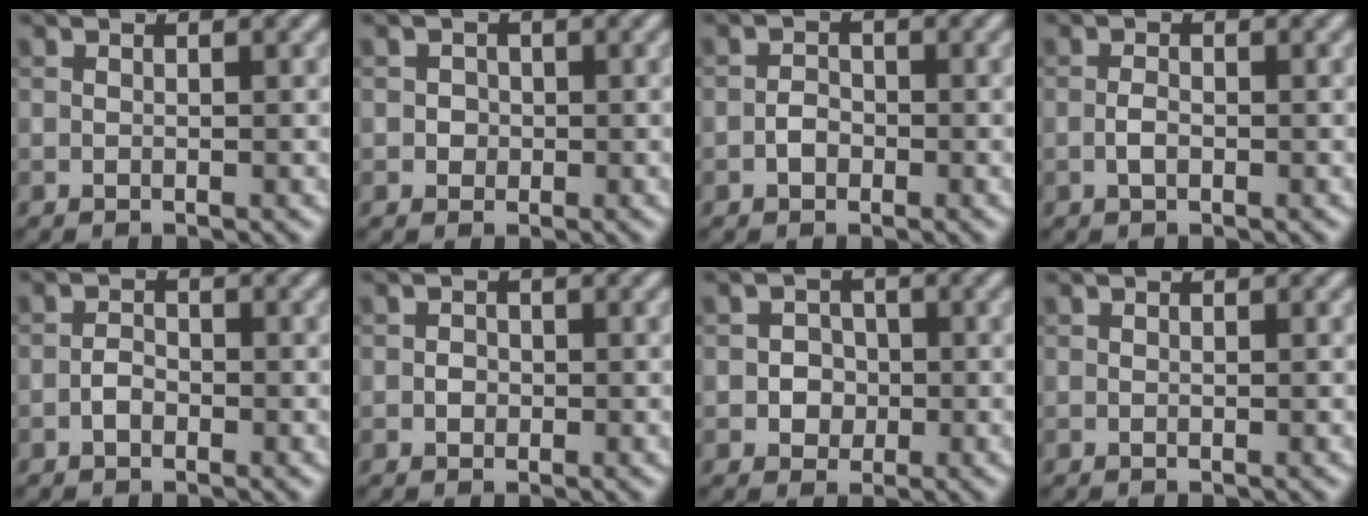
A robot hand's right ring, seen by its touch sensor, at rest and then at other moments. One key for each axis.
{"total": 1.0, "fx": -0.1, "fy": 1.0, "fz": 0.3, "tx": 0.005, "ty": 0.001, "tz": -0.002}
{"total": 1.4, "fx": -0.7, "fy": 1.0, "fz": 0.7, "tx": -0.011, "ty": 0.004, "tz": -0.013}
{"total": 1.2, "fx": -0.4, "fy": 0.6, "fz": 1.0, "tx": -0.022, "ty": 0.002, "tz": -0.009}
{"total": 1.3, "fx": -0.7, "fy": 0.8, "fz": 0.8, "tx": -0.015, "ty": 0.005, "tz": -0.016}
{"total": 0.9, "fx": -0.2, "fy": 0.8, "fz": 0.3, "tx": -0.001, "ty": 0.000, "tz": -0.006}
{"total": 2.2, "fx": -0.4, "fy": 2.0, "fz": 0.7, "tx": 0.010, "ty": -0.001, "tz": -0.015}
{"total": 0.0}